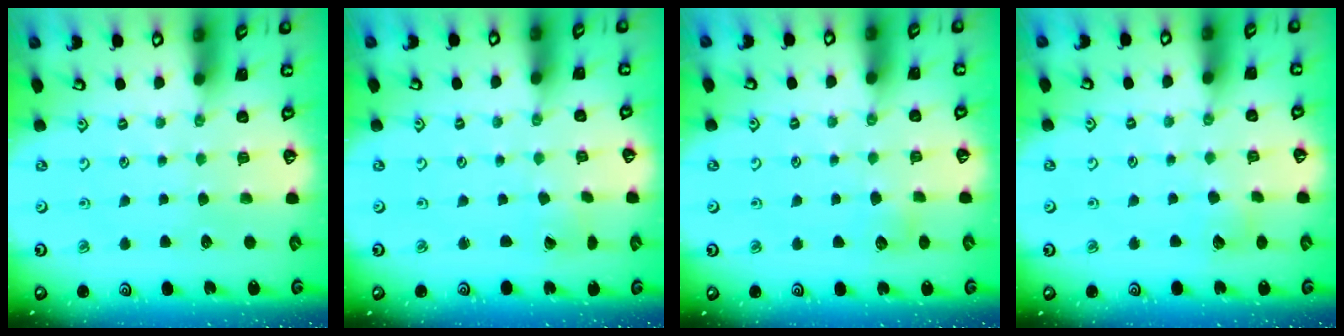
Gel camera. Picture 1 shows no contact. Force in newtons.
{"total": 0.7, "press": 0.7, "slide": 0.1}
{"total": 4.3, "press": 4.3, "slide": 0.5}
{"total": 6.6, "press": 6.6, "slide": 0.8}